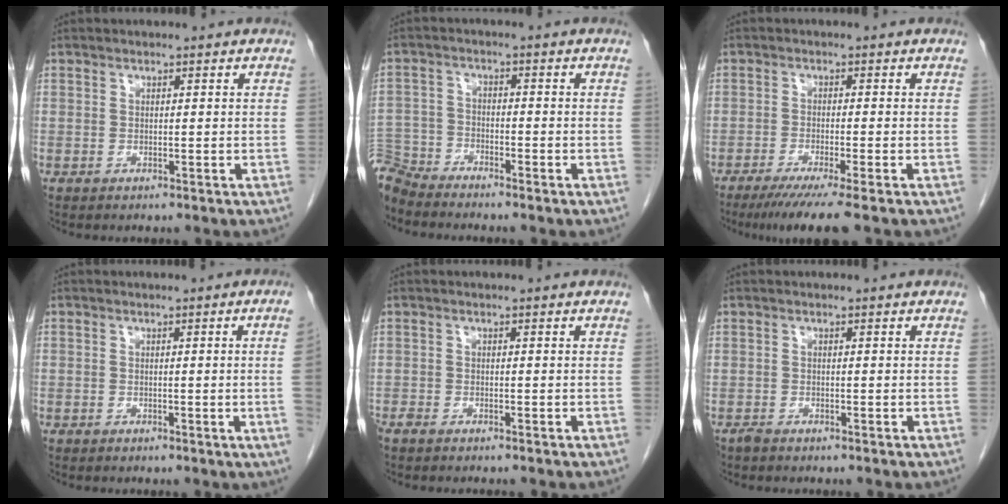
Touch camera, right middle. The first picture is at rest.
{"total": 5.9, "force": [-5.9, 0.7, 0.2], "torque": [-0.008, -0.006, -0.116]}
{"total": 6.8, "force": [-5.0, -0.9, 4.5], "torque": [-0.066, -0.019, -0.083]}
{"total": 2.8, "force": [-0.5, -1.0, 2.6], "torque": [-0.034, -0.003, -0.008]}
{"total": 3.0, "force": [-2.6, 0.7, 1.2], "torque": [-0.023, -0.006, -0.038]}
{"total": 0.7, "force": [-0.7, 0.2, 0.1], "torque": [-0.006, 0.000, -0.015]}